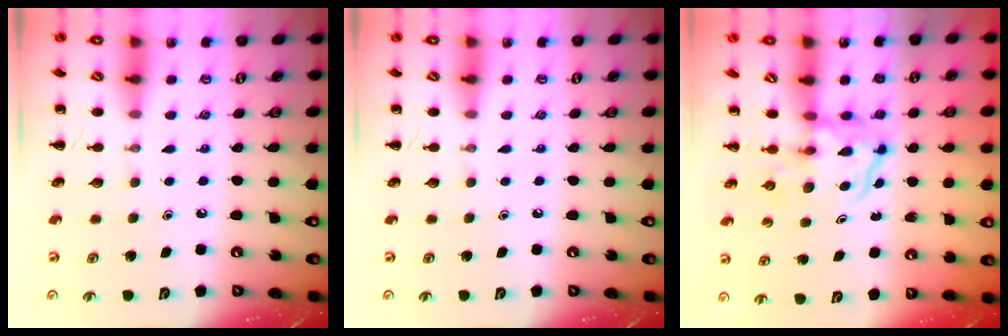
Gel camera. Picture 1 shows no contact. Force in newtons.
{"total": 0.0}
{"total": 3.8, "press": 3.8, "slide": 0.4}